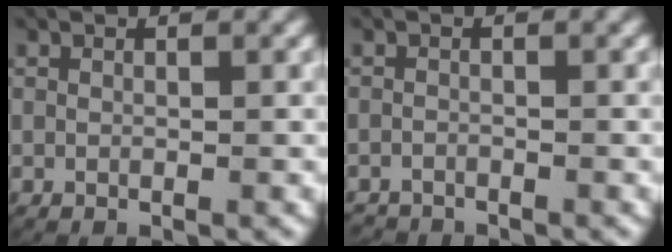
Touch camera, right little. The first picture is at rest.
{"total": 1.4, "force": [-1.4, 0.2, -0.2], "torque": [0.001, -0.009, -0.022]}